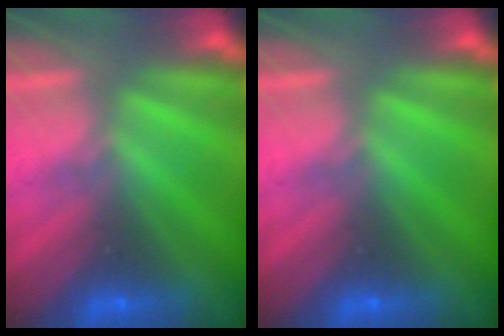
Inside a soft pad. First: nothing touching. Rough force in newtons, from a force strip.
{"total": 0.0}